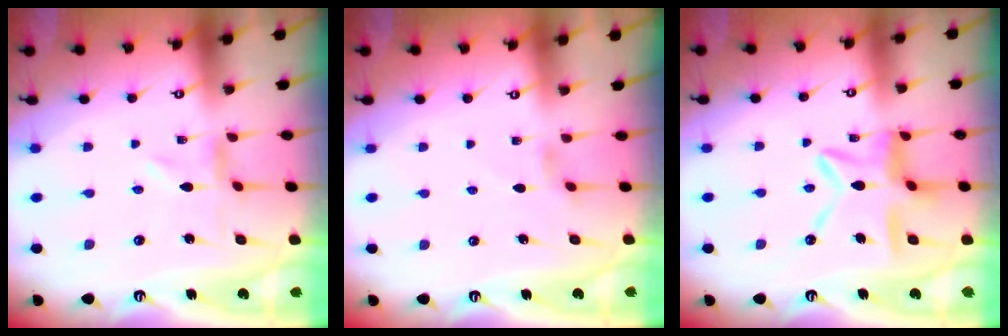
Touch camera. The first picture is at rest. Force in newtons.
{"total": 1.1, "press": 1.0, "slide": 0.4}
{"total": 12.7, "press": 12.6, "slide": 1.1}